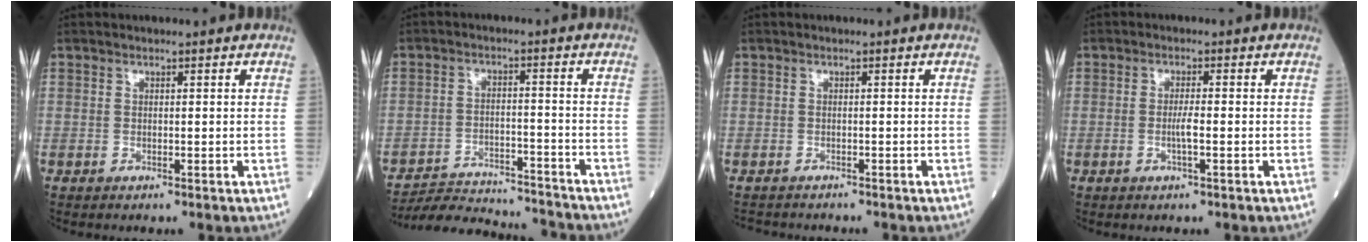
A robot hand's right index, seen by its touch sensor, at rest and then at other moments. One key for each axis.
{"total": 15.8, "fx": -15.6, "fy": -0.5, "fz": 2.3, "tx": -0.039, "ty": 0.016, "tz": -0.243}
{"total": 3.1, "fx": -2.9, "fy": 1.1, "fz": 0.3, "tx": -0.004, "ty": -0.005, "tz": -0.045}
{"total": 2.5, "fx": -0.7, "fy": 0.1, "fz": 2.4, "tx": -0.049, "ty": -0.002, "tz": -0.014}